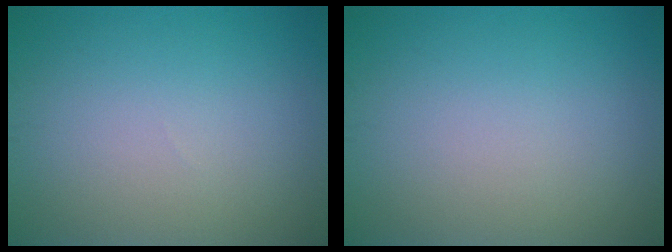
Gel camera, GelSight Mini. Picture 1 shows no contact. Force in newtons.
{"total": 0.0}